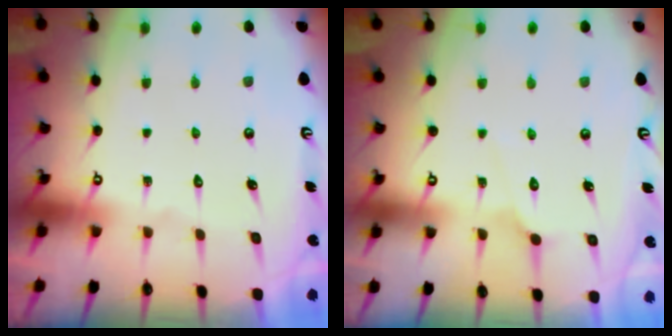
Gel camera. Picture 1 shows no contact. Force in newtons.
{"total": 2.8, "press": 2.7, "slide": 0.6}